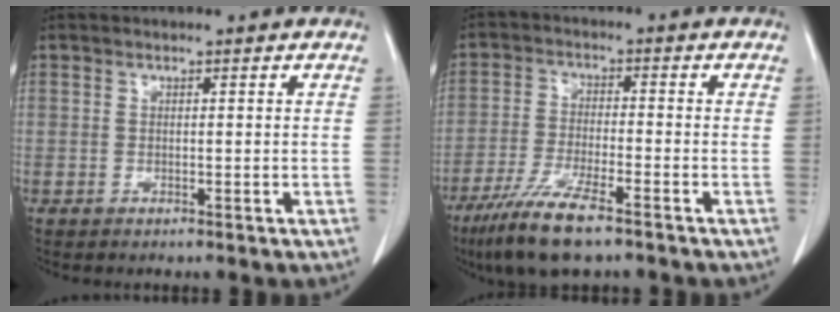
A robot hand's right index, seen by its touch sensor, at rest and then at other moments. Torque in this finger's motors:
{"motor_torque": [0.24, -0.24, 0.33, 0.13]}